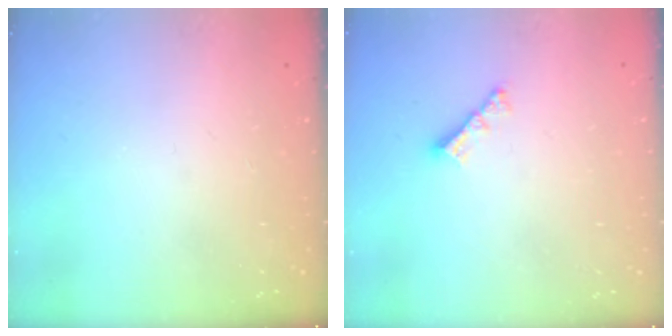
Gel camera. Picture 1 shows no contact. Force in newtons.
{"total": 3.8, "press": 3.8, "slide": 0.2}